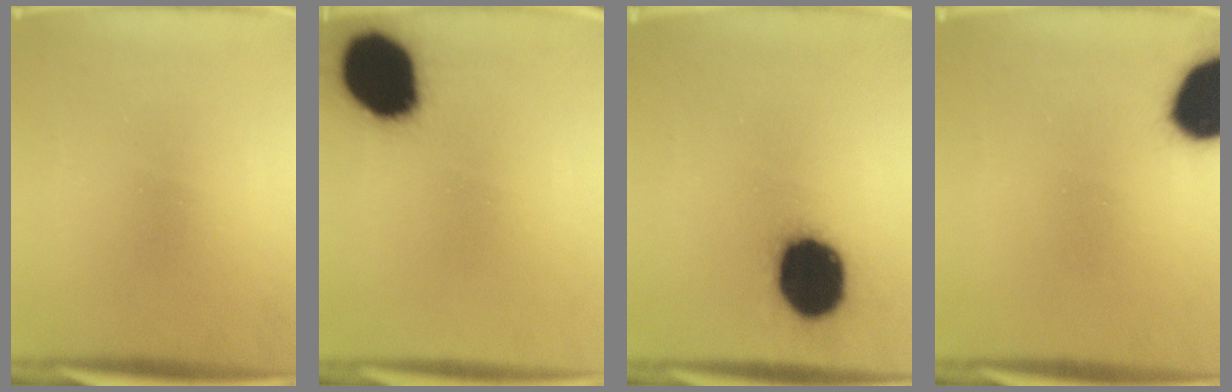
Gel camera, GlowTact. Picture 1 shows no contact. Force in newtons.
{"total": 18.7}
{"total": 19.0}
{"total": 19.0}